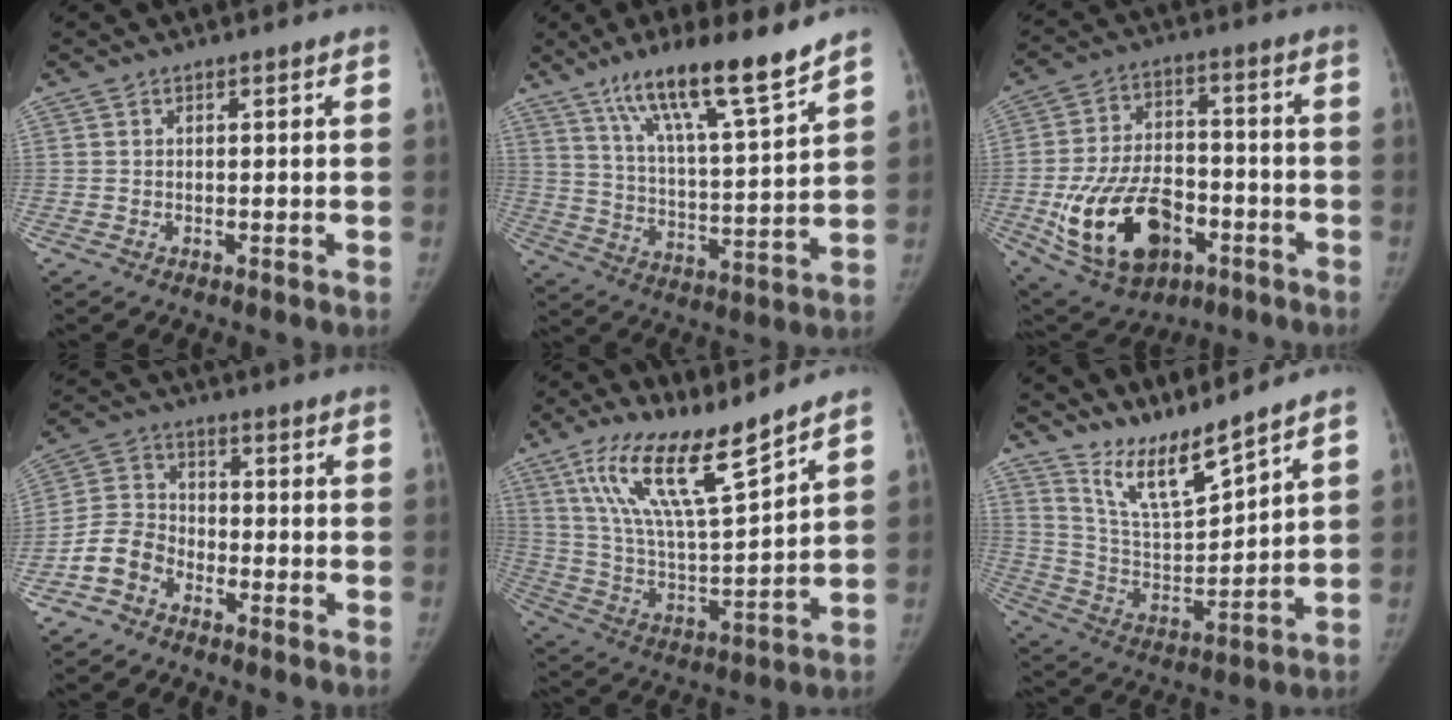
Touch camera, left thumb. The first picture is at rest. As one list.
[{"total": 16.9, "force": [12.1, 1.9, 11.7], "torque": [-0.182, -0.064, 0.208]}, {"total": 19.8, "force": [-7.2, 12.2, 13.9], "torque": [-0.231, 0.029, -0.106]}, {"total": 7.0, "force": [-4.2, 4.8, 2.7], "torque": [-0.047, 0.031, -0.094]}, {"total": 17.0, "force": [11.8, 3.1, 11.8], "torque": [-0.201, -0.065, 0.230]}, {"total": 10.9, "force": [9.6, 0.7, 5.0], "torque": [-0.087, -0.074, 0.194]}]